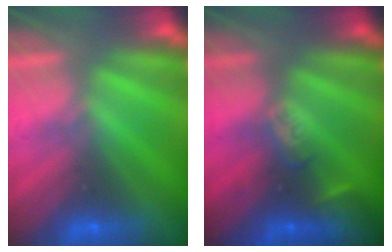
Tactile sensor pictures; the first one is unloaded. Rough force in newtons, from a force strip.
{"total": 2.4}